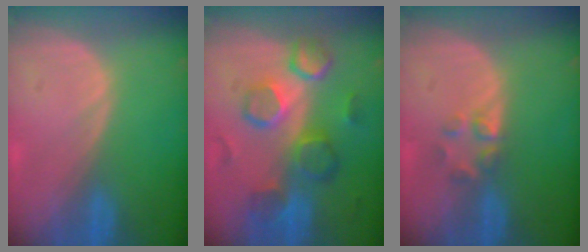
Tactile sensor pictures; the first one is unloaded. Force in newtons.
{"total": 10.2, "press": 9.1, "slide": 4.6}
{"total": 2.6, "press": 2.6, "slide": 0.2}